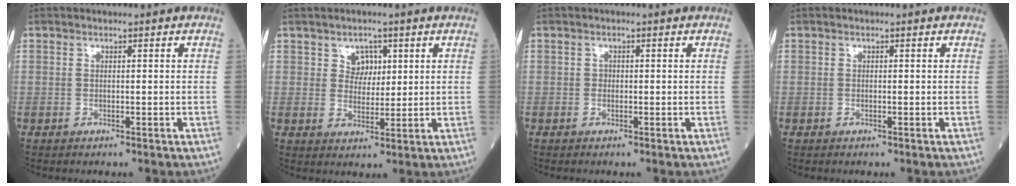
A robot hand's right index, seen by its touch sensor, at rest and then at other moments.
{"total": 4.6, "force": [1.9, 3.6, 2.2], "torque": [-0.040, 0.010, 0.038]}
{"total": 1.0, "force": [-0.1, 0.9, 0.5], "torque": [-0.026, 0.013, -0.001]}
{"total": 0.0}